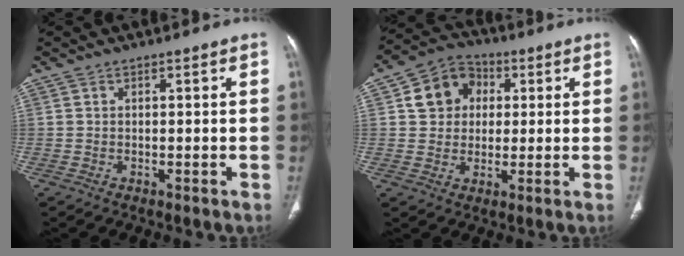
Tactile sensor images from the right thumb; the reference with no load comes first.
{"total": 9.8, "force": [2.2, 8.5, 4.4], "torque": [-0.042, 0.008, 0.028]}